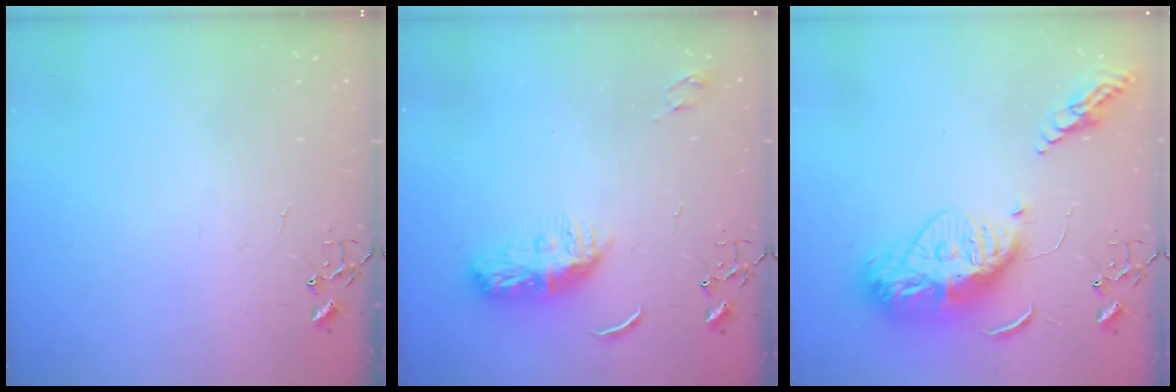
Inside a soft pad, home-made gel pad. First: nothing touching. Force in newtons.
{"total": 9.4, "press": 9.4, "slide": 0.4}
{"total": 18.2, "press": 18.1, "slide": 1.5}